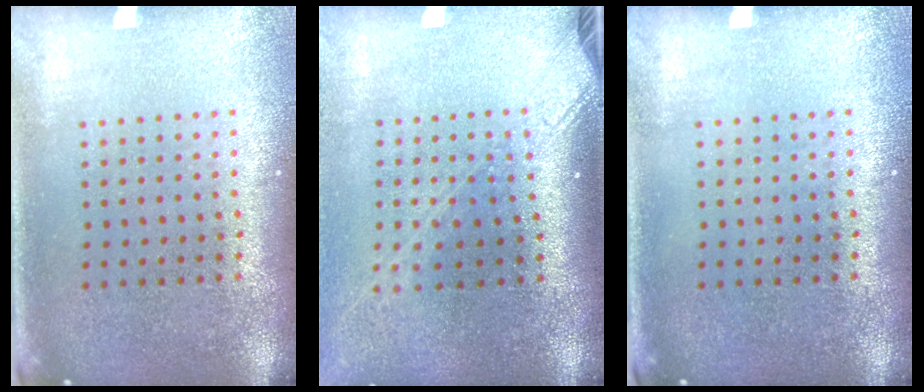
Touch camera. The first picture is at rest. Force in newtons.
{"total": 2.1, "press": 1.6, "slide": 1.4}
{"total": 0.0}